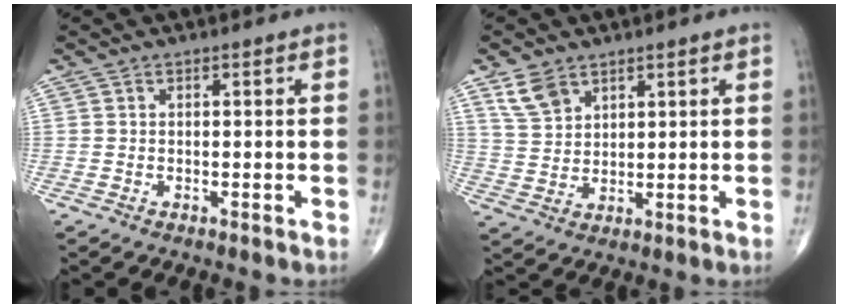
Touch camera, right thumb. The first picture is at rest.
{"total": 5.8, "force": [3.8, 3.6, 2.6], "torque": [-0.040, -0.016, 0.082]}